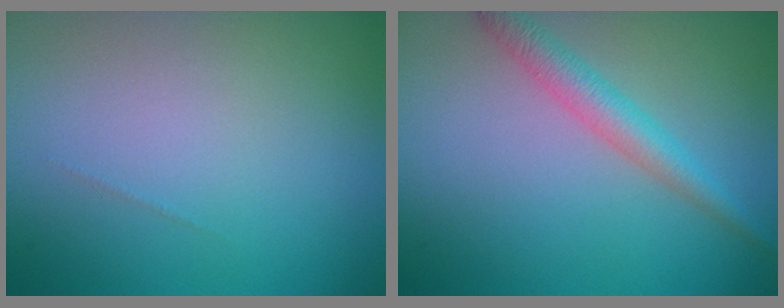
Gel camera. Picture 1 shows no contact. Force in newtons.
{"total": 2.8, "press": 2.8, "slide": 0.1}